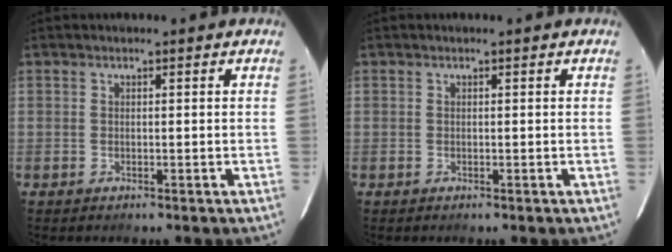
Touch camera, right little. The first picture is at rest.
{"total": 0.0}